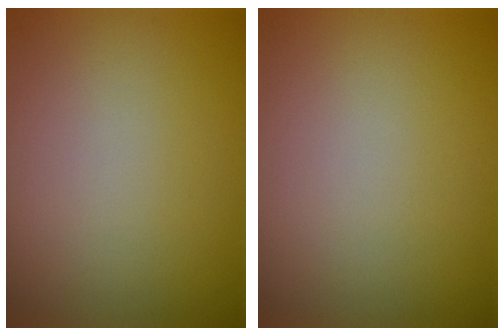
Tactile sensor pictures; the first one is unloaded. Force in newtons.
{"total": 0.0}